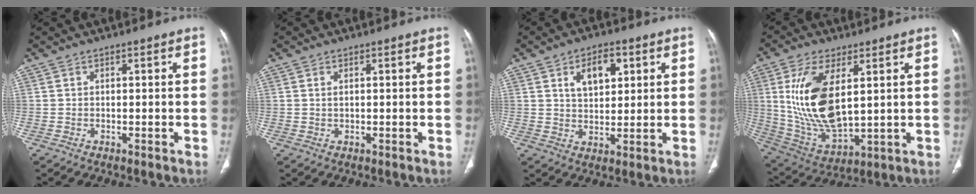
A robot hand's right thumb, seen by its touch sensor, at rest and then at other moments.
{"total": 1.0, "force": [0.3, 0.5, 0.9], "torque": [-0.019, 0.000, 0.009]}
{"total": 8.0, "force": [3.1, 4.7, 5.7], "torque": [-0.069, -0.011, 0.053]}
{"total": 17.5, "force": [4.0, 8.2, 14.9], "torque": [-0.292, -0.024, 0.093]}